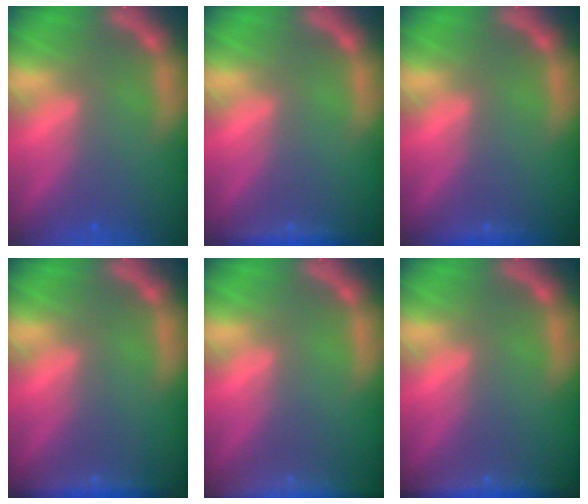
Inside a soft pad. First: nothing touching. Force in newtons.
{"total": 1.9}
{"total": 0.9}
{"total": 3.0}
{"total": 7.4}
{"total": 4.0}